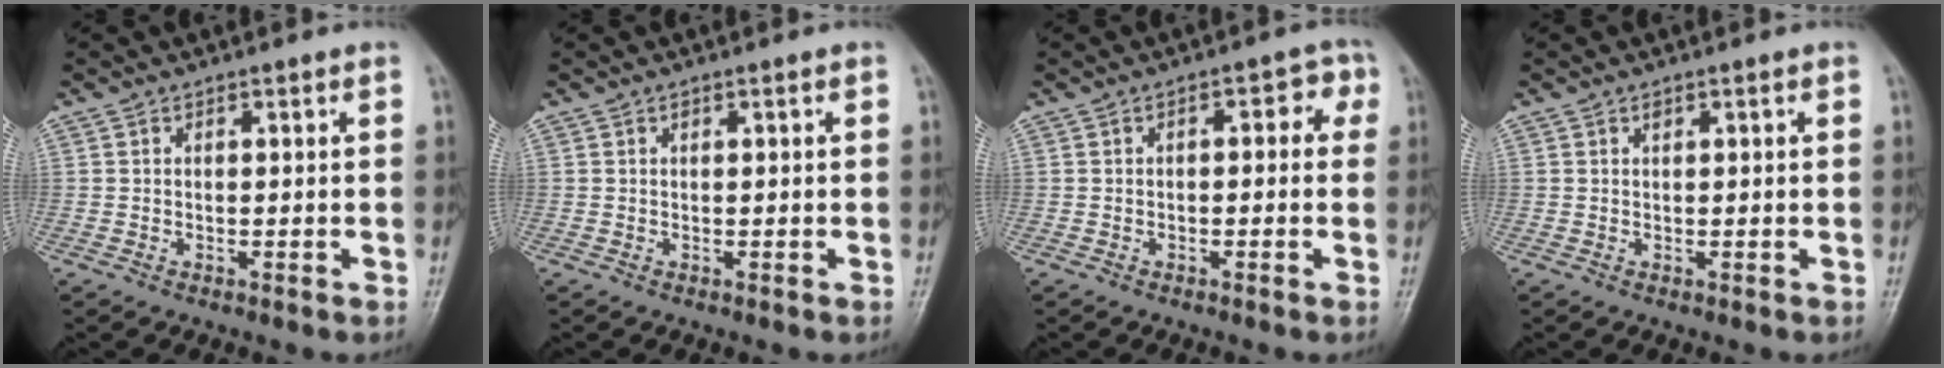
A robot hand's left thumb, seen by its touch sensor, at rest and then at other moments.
{"total": 0.8, "force": [0.3, 0.5, 0.6], "torque": [-0.004, 0.002, 0.003]}
{"total": 4.3, "force": [0.6, 2.4, 3.5], "torque": [-0.019, 0.018, -0.002]}
{"total": 1.0, "force": [0.4, 0.6, 0.6], "torque": [-0.005, 0.000, 0.006]}